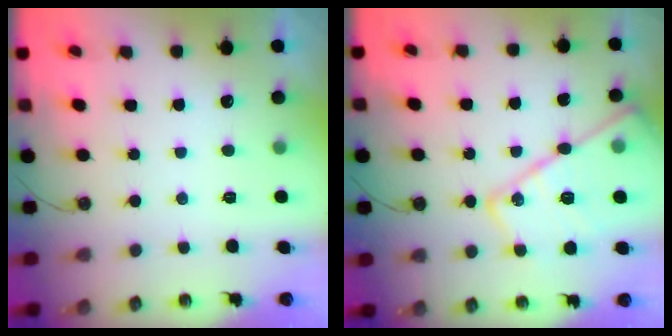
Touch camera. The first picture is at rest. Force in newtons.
{"total": 20.2, "press": 20.2, "slide": 1.6}